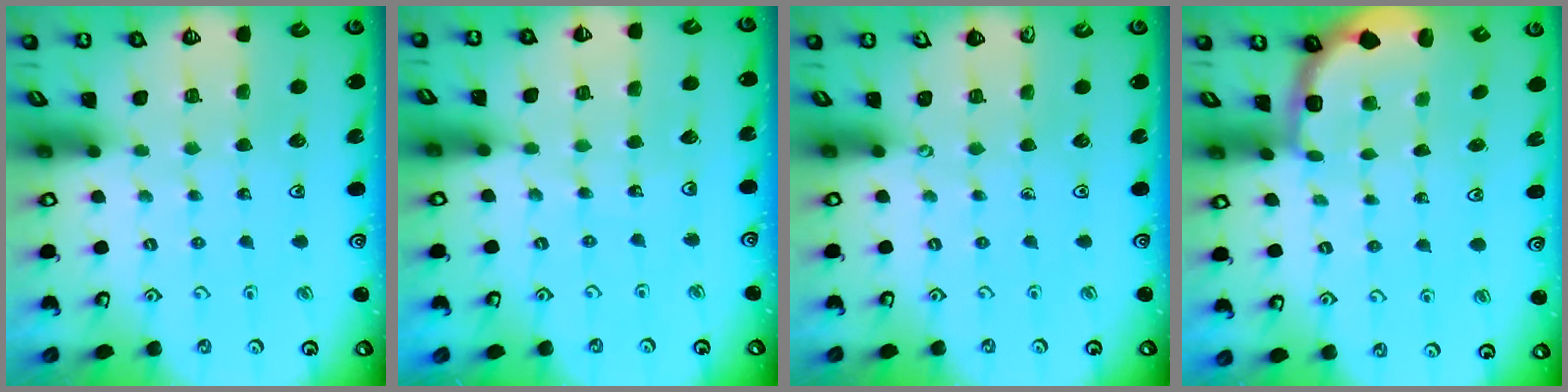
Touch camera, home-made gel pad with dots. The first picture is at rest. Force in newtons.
{"total": 2.7, "press": 2.7, "slide": 0.3}
{"total": 0.0}
{"total": 2.2, "press": 2.0, "slide": 1.0}